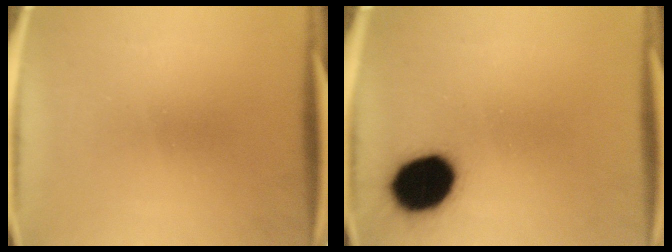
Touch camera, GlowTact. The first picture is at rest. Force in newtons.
{"total": 15.8}